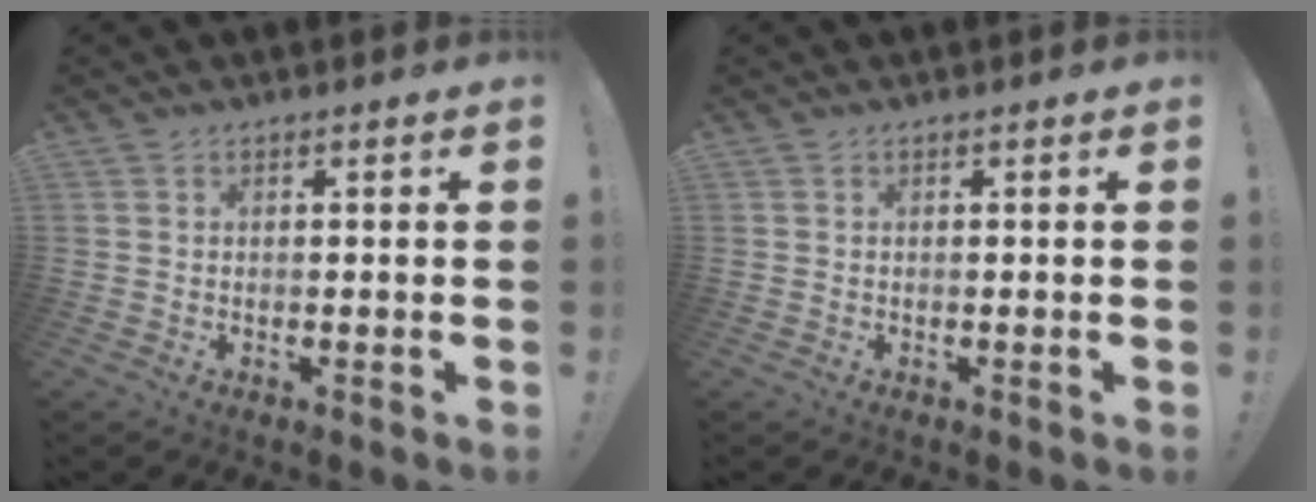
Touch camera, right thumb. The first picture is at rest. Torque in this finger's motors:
{"motor_torque": [-0.01, 0.01, 0.07, -0.07, 0.00]}